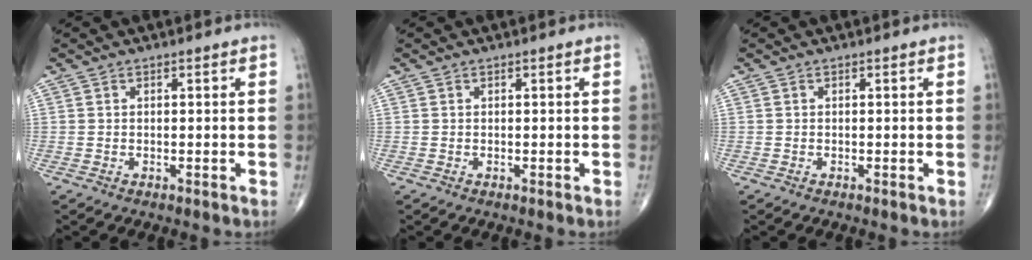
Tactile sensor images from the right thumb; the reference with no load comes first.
{"total": 0.0}
{"total": 0.0}